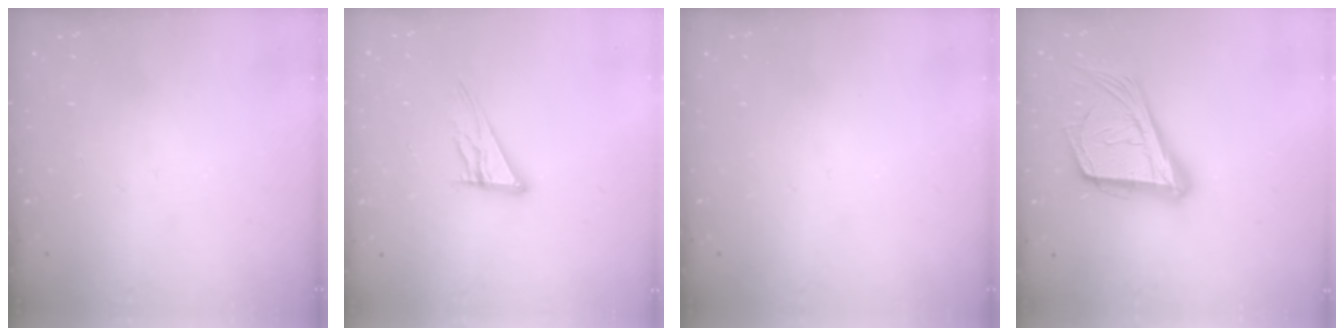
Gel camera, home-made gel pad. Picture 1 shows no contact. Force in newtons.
{"total": 10.2, "press": 10.1, "slide": 0.9}
{"total": 0.0}
{"total": 23.2, "press": 22.7, "slide": 5.0}